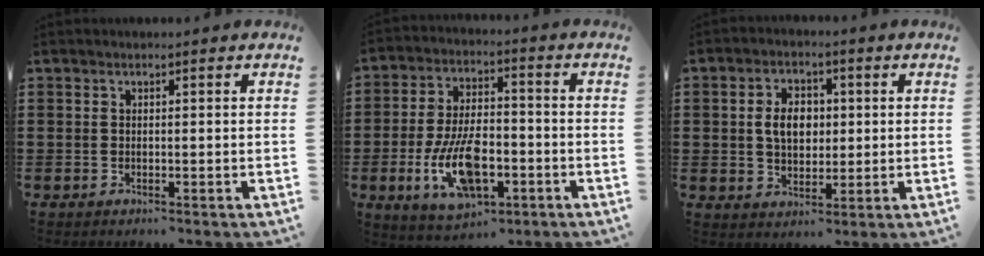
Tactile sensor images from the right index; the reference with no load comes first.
{"total": 12.1, "force": [-4.1, 5.8, 9.9], "torque": [-0.208, 0.000, -0.072]}
{"total": 5.5, "force": [0.4, 3.8, 4.0], "torque": [-0.080, 0.005, -0.002]}